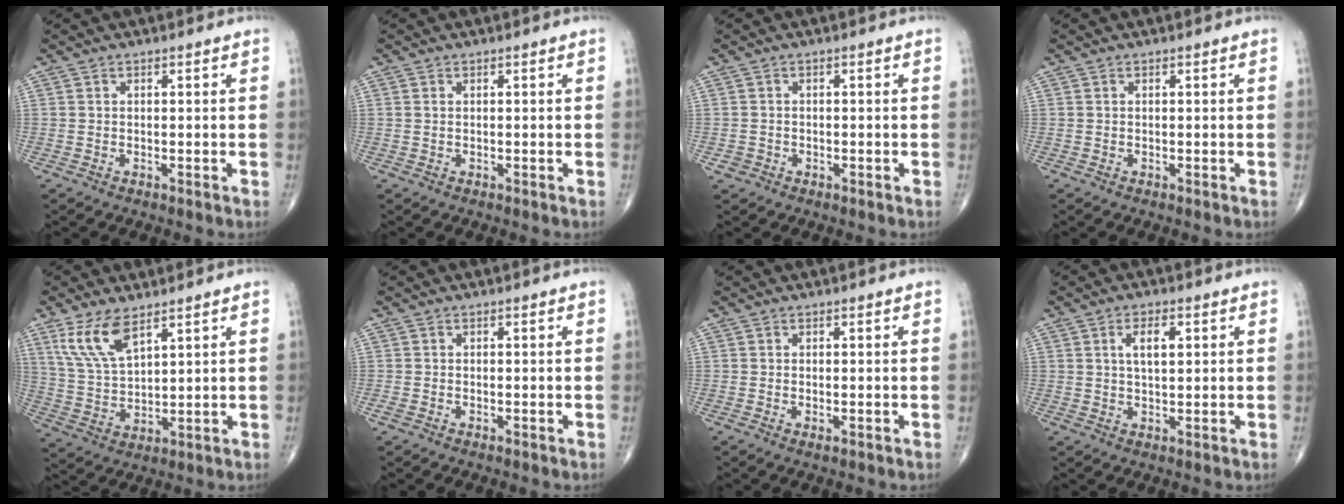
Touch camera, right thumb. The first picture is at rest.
{"total": 0.5, "force": [0.2, 0.3, 0.4], "torque": [-0.010, 0.005, 0.005]}
{"total": 1.5, "force": [-0.6, 1.3, 0.2], "torque": [0.001, 0.006, -0.011]}
{"total": 0.0}
{"total": 9.5, "force": [5.7, 3.8, 6.6], "torque": [-0.129, -0.022, 0.126]}
{"total": 0.9, "force": [-0.3, 0.6, 0.6], "torque": [-0.016, 0.002, -0.005]}
{"total": 0.9, "force": [-0.2, 0.4, 0.8], "torque": [-0.015, -0.004, -0.004]}
{"total": 4.8, "force": [1.5, 2.2, 4.1], "torque": [-0.066, -0.003, 0.027]}